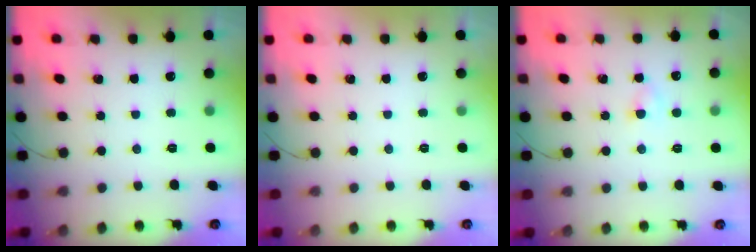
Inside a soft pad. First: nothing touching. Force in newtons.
{"total": 0.0}
{"total": 2.3, "press": 2.1, "slide": 1.0}